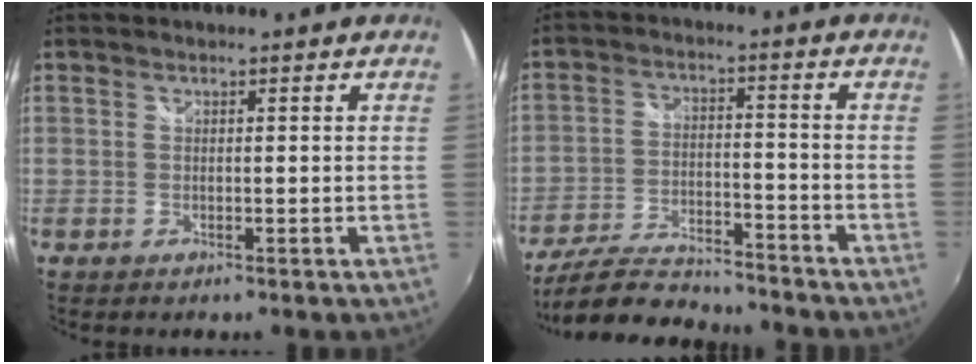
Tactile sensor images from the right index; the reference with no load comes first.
{"total": 15.0, "force": [-13.4, 3.7, 5.8], "torque": [-0.135, -0.013, -0.218]}